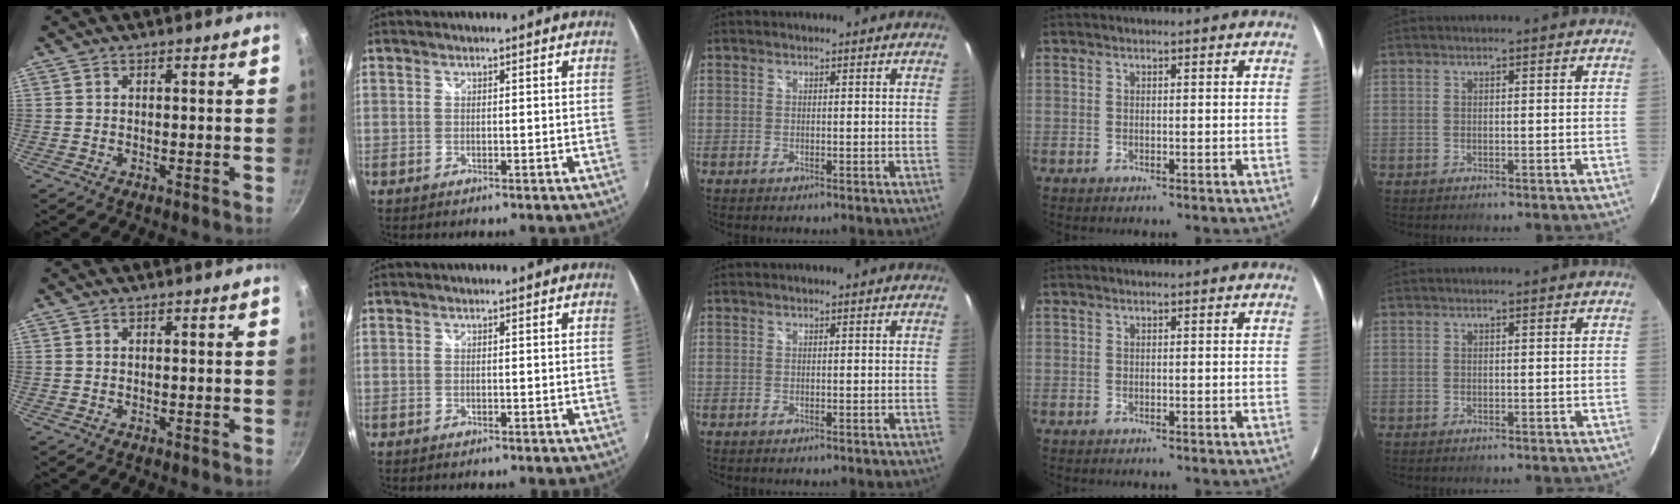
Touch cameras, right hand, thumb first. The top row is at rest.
{}